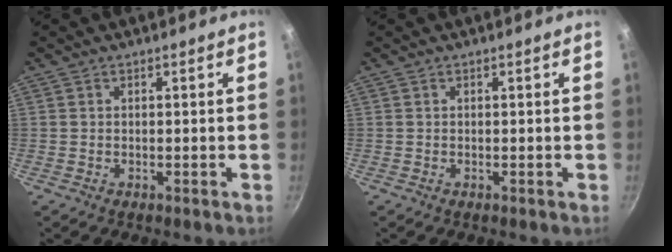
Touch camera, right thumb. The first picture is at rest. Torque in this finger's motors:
{"motor_torque": [0.00, 0.00, 0.00, 0.00, 0.00]}